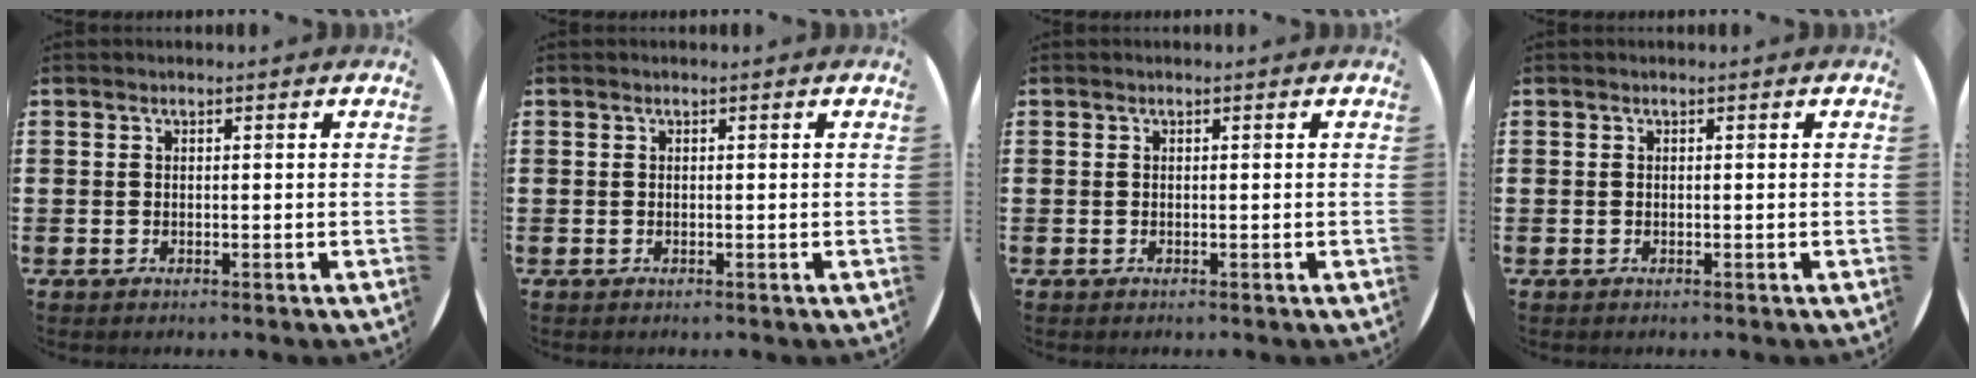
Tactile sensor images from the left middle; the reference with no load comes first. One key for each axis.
{"total": 0.0}
{"total": 0.0}
{"total": 0.0}